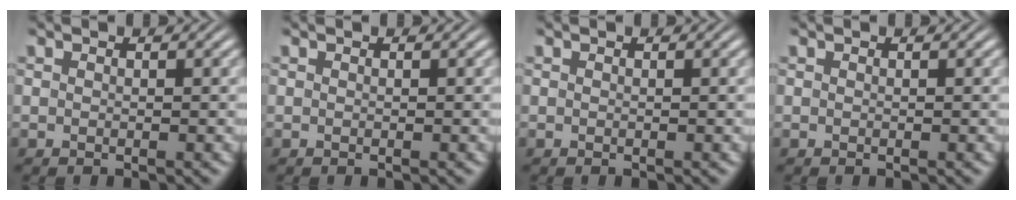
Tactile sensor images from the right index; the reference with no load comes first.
{"total": 0.0}
{"total": 0.0}
{"total": 0.0}